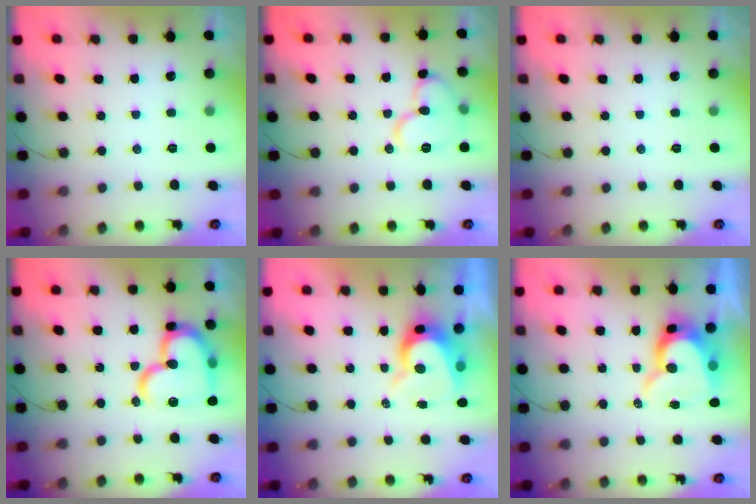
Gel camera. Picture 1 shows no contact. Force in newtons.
{"total": 11.4, "press": 11.4, "slide": 0.7}
{"total": 0.0}
{"total": 21.6, "press": 21.5, "slide": 2.3}
{"total": 8.7, "press": 8.6, "slide": 0.7}
{"total": 12.1, "press": 12.0, "slide": 1.3}